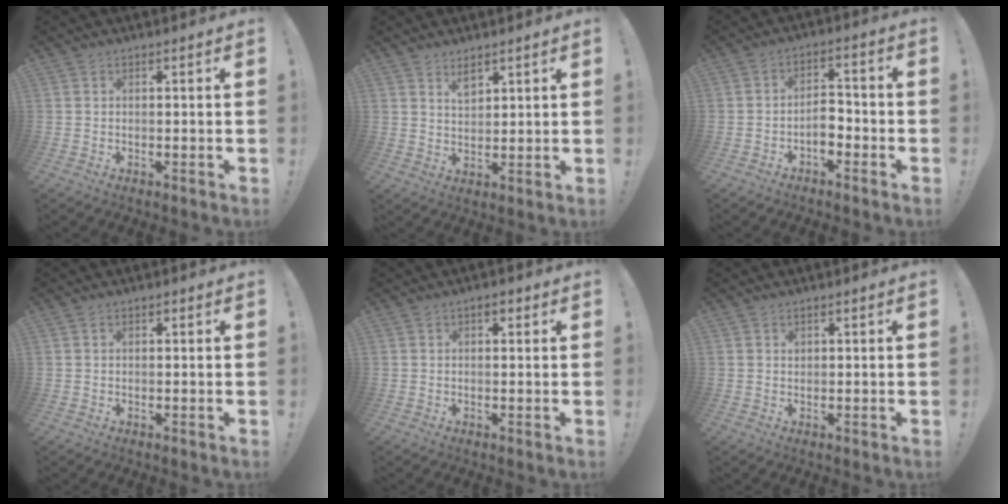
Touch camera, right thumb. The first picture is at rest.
{"total": 4.6, "force": [3.4, 2.6, 1.7], "torque": [-0.016, -0.023, 0.060]}
{"total": 5.8, "force": [-2.8, 3.2, 4.0], "torque": [-0.066, 0.006, -0.051]}
{"total": 0.6, "force": [0.2, 0.5, 0.3], "torque": [-0.003, 0.000, 0.003]}
{"total": 2.0, "force": [0.8, 1.1, 1.4], "torque": [-0.015, -0.001, 0.011]}
{"total": 1.0, "force": [0.5, 0.9, 0.2], "torque": [0.002, -0.001, 0.008]}